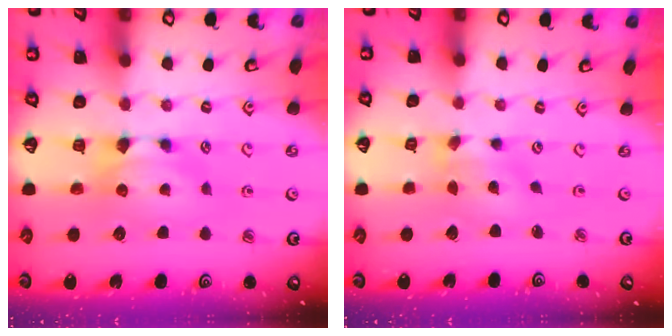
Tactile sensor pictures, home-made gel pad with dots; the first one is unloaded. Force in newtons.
{"total": 1.3, "press": 0.6, "slide": 1.1}